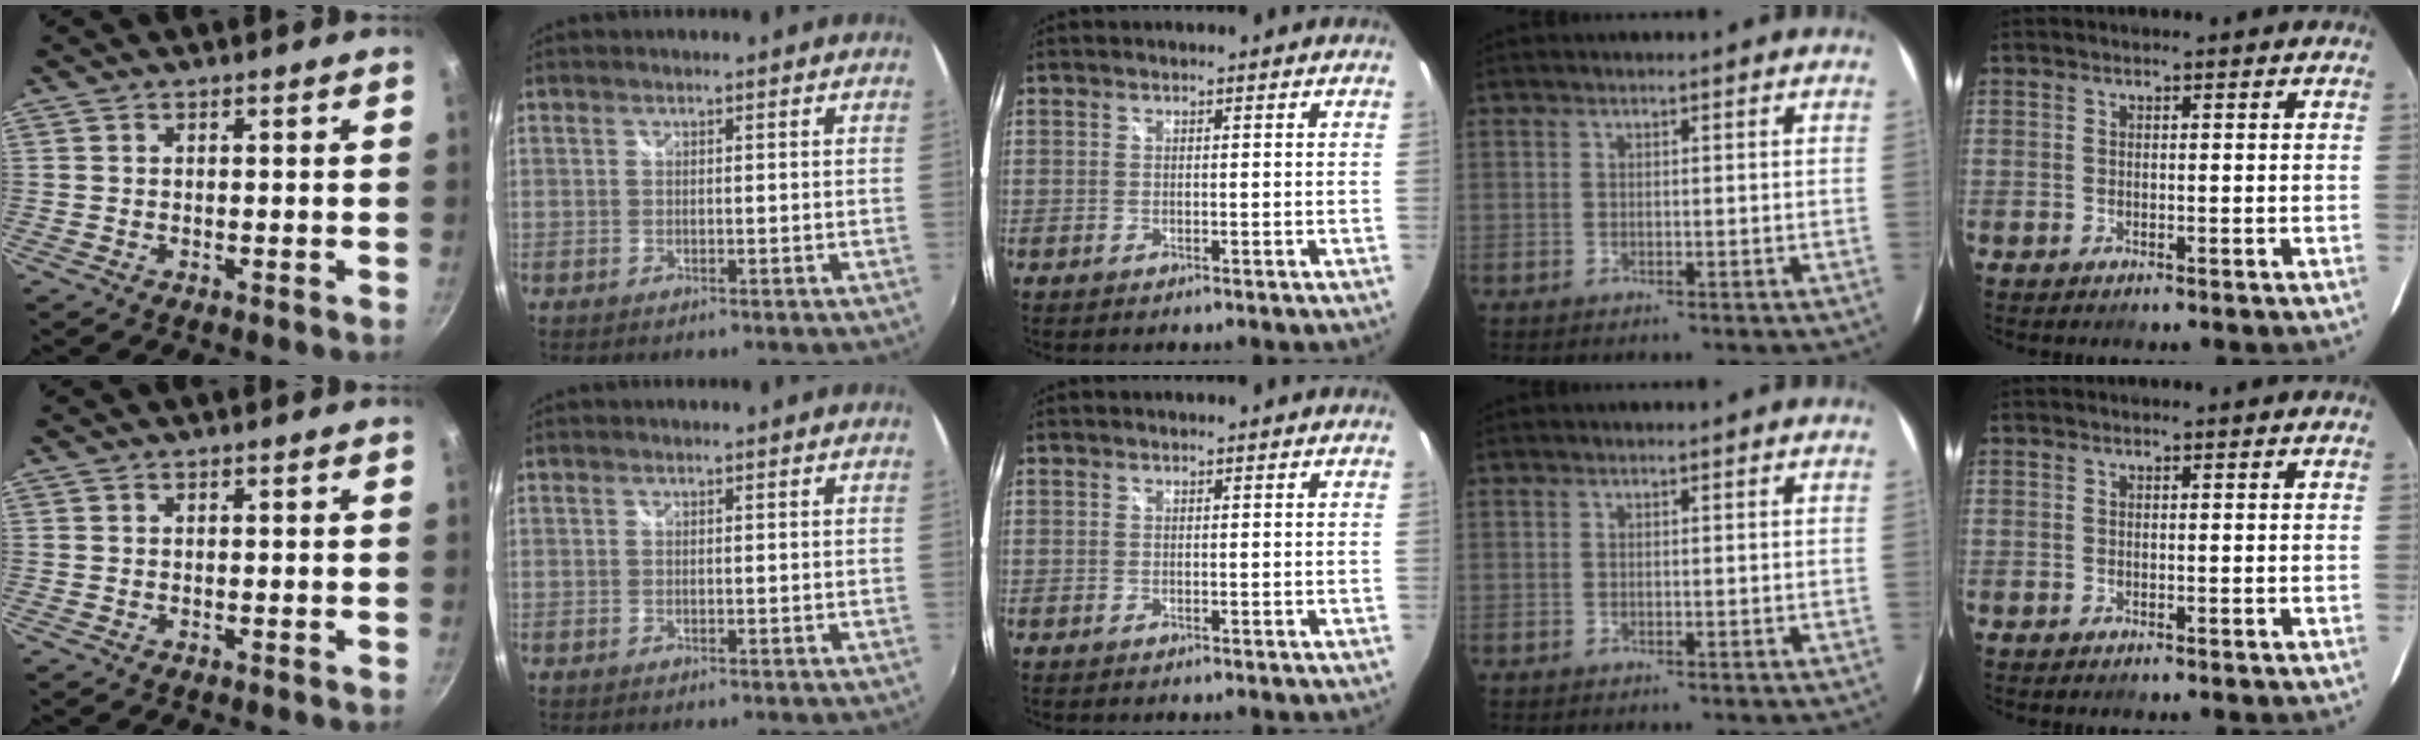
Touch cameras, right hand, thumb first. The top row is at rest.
{}